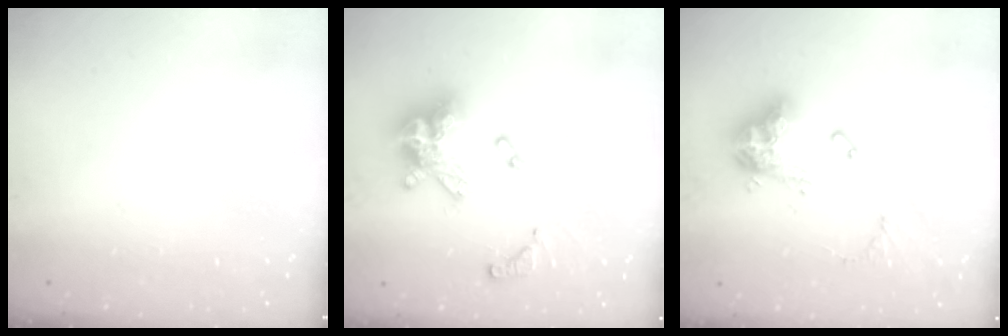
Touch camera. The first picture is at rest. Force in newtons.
{"total": 15.1, "press": 14.9, "slide": 2.4}
{"total": 13.4, "press": 13.3, "slide": 1.4}